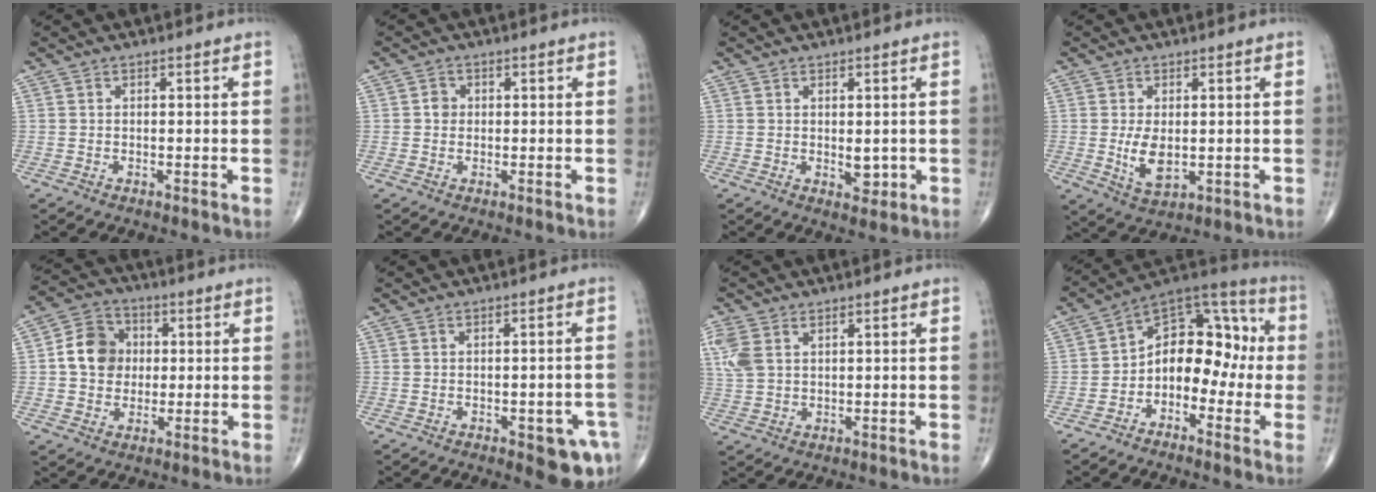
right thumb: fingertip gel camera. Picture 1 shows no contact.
{"total": 1.9, "force": [0.1, 1.7, 0.8], "torque": [-0.003, 0.004, -0.002]}
{"total": 3.0, "force": [-0.1, 1.7, 2.5], "torque": [-0.026, -0.007, 0.004]}
{"total": 6.0, "force": [-0.2, 3.3, 5.0], "torque": [-0.088, -0.014, 0.006]}
{"total": 9.5, "force": [0.8, 8.1, 5.0], "torque": [-0.061, 0.012, 0.004]}
{"total": 7.5, "force": [-3.2, 2.8, 6.1], "torque": [-0.055, 0.010, -0.033]}
{"total": 6.0, "force": [2.2, 3.5, 4.3], "torque": [-0.120, 0.009, 0.052]}
{"total": 14.0, "force": [-2.2, 9.4, 10.2], "torque": [-0.107, 0.063, -0.052]}